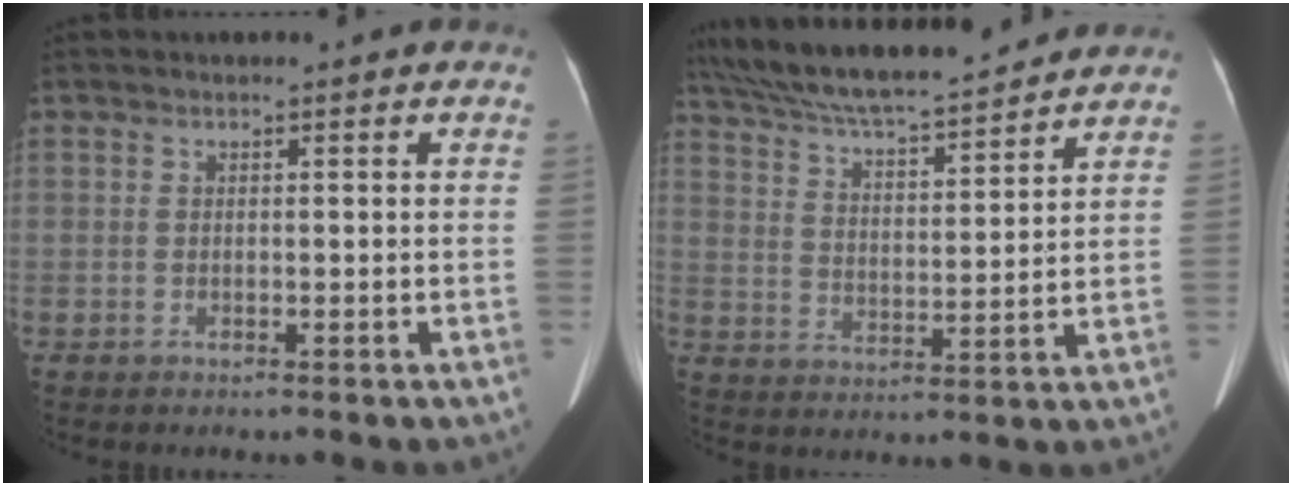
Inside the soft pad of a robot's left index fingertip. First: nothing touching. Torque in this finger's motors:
{"motor_torque": [0.22, -0.39, 0.08, 0.03]}